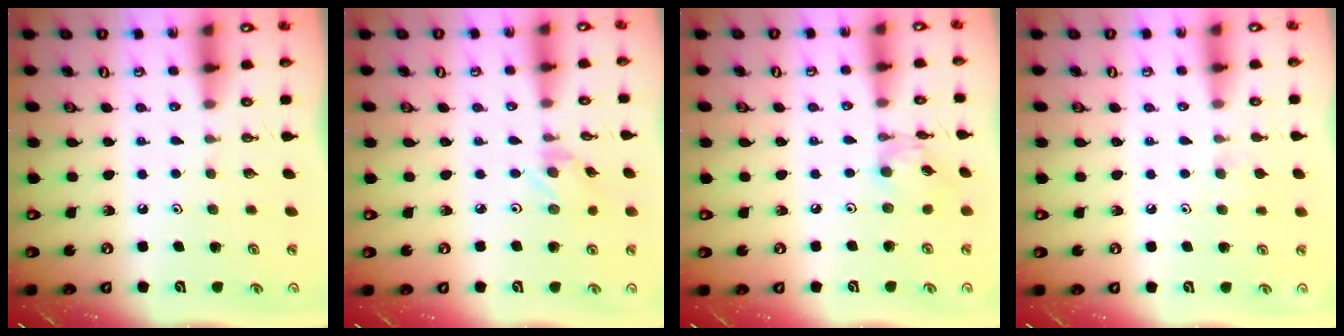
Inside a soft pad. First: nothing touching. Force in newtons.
{"total": 0.8, "press": 0.8, "slide": 0.1}
{"total": 3.6, "press": 3.6, "slide": 0.4}
{"total": 3.3, "press": 3.2, "slide": 0.7}